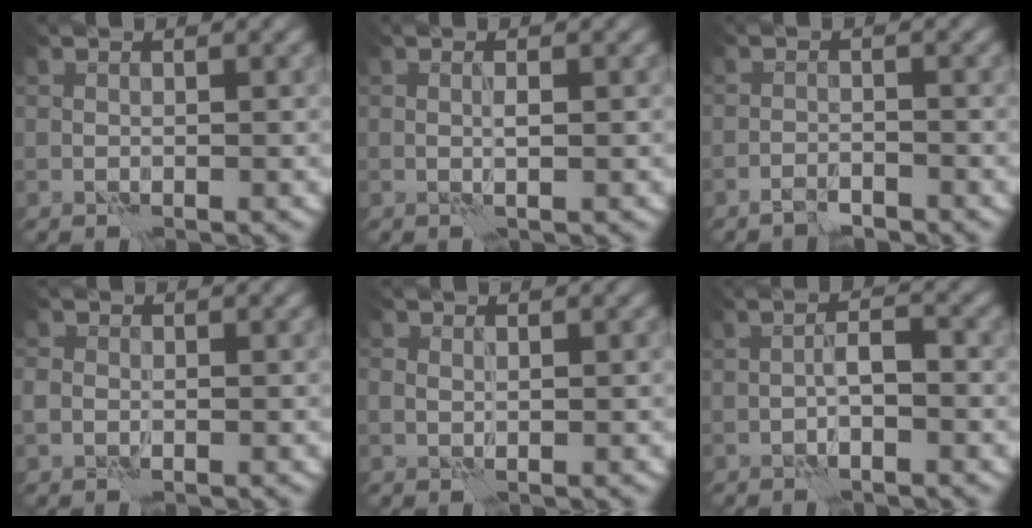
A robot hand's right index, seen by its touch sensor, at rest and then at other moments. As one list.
[{"total": 0.7, "force": [0.3, -0.2, 0.6], "torque": [-0.013, 0.000, 0.007]}, {"total": 1.3, "force": [-1.2, 0.2, 0.5], "torque": [-0.006, 0.005, -0.025]}, {"total": 1.0, "force": [-0.2, 0.8, 0.5], "torque": [-0.010, 0.000, -0.009]}, {"total": 1.0, "force": [0.4, 0.8, 0.5], "torque": [-0.010, -0.002, 0.009]}, {"total": 1.6, "force": [-0.5, 0.2, 1.4], "torque": [-0.026, 0.009, -0.014]}]